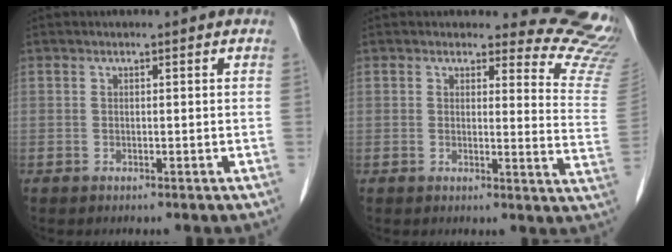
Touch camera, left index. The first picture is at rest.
{"total": 12.0, "force": [11.9, 1.8, 0.3], "torque": [0.035, -0.127, 0.087]}